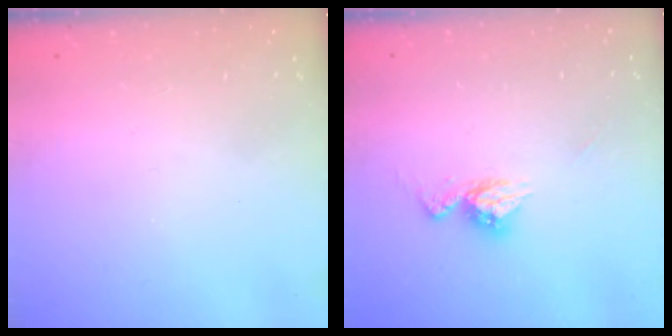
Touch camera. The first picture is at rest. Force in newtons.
{"total": 8.7, "press": 8.6, "slide": 0.7}